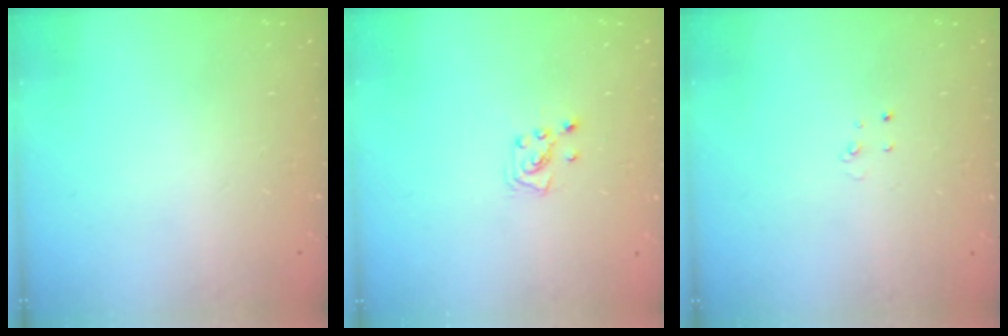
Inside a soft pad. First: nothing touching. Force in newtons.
{"total": 4.3, "press": 4.3, "slide": 0.4}
{"total": 2.6, "press": 2.6, "slide": 0.2}